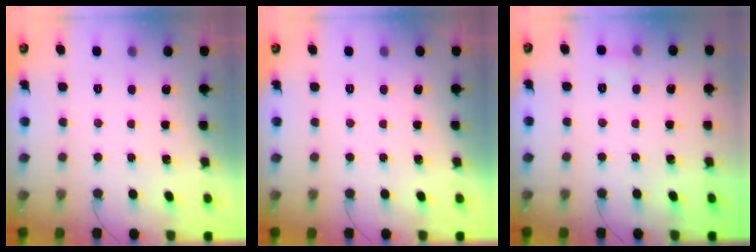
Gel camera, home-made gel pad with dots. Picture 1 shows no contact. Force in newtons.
{"total": 0.0}
{"total": 5.6, "press": 5.3, "slide": 1.7}